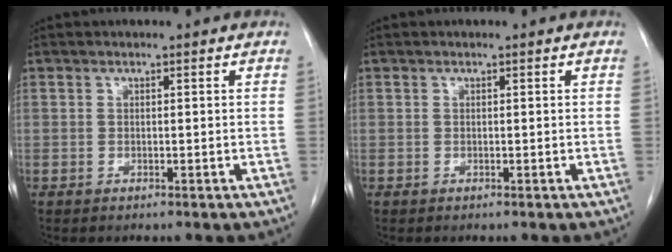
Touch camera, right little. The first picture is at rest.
{"total": 0.0}